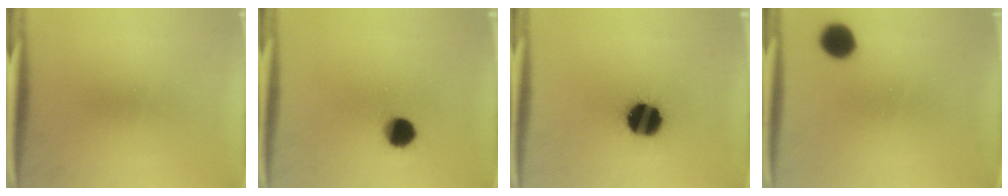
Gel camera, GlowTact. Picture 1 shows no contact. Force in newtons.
{"total": 6.6}
{"total": 14.5}
{"total": 6.1}